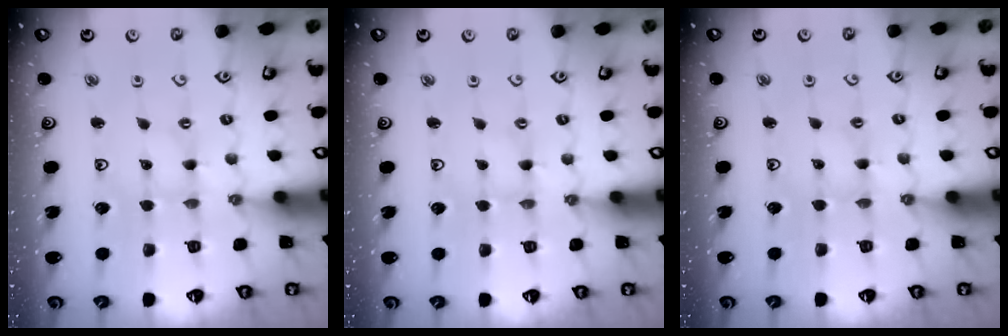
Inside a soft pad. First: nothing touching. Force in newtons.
{"total": 0.0}
{"total": 2.0, "press": 1.9, "slide": 0.3}